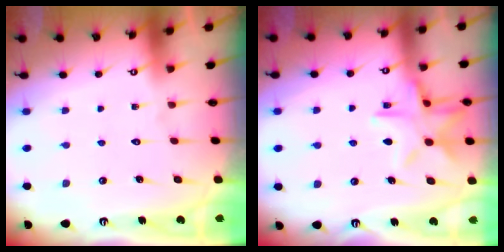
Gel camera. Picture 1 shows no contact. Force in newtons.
{"total": 13.8, "press": 13.7, "slide": 0.9}